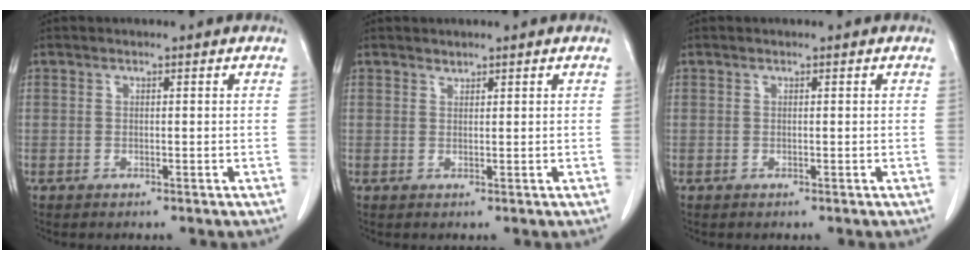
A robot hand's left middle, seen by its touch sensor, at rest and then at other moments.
{"total": 0.7, "force": [0.6, 0.1, 0.0], "torque": [-0.001, -0.007, 0.010]}
{"total": 0.0}